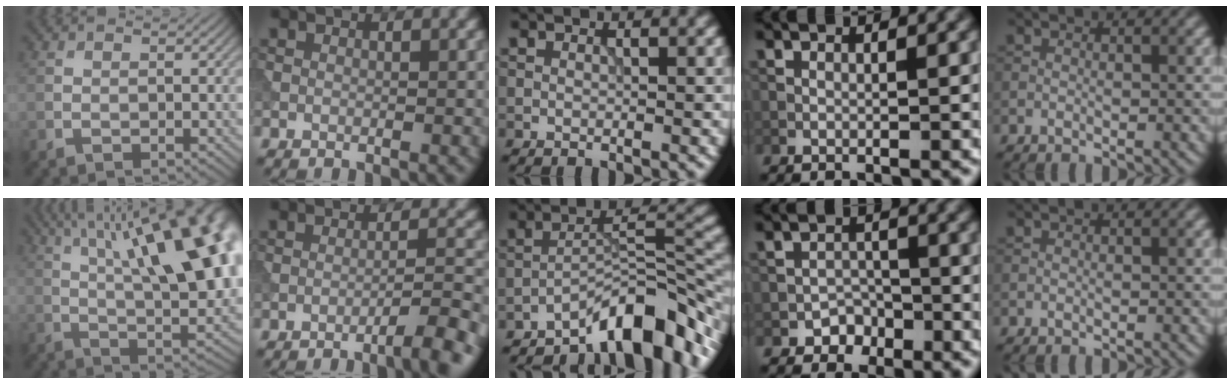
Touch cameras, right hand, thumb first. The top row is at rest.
{"thumb": {"total": 18.9, "force": [6.4, 7.0, 16.3], "torque": [-0.227, 0.047, 0.088]}, "index": {"total": 4.7, "force": [-2.8, 0.6, 3.7], "torque": [-0.045, 0.013, -0.052]}, "middle": {"total": 8.3, "force": [-5.9, 2.3, 5.4], "torque": [-0.072, 0.014, -0.099]}, "ring": {"total": 1.9, "force": [-1.3, 1.4, 0.2], "torque": [0.005, 0.011, -0.022]}}